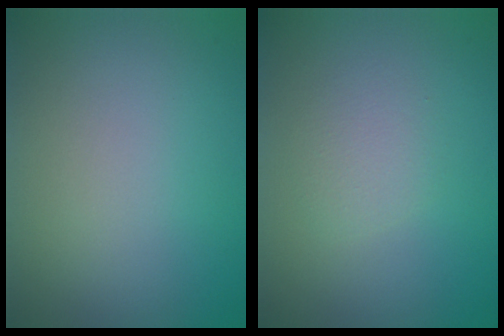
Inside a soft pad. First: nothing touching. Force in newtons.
{"total": 1.5, "press": 1.5, "slide": 0.0}